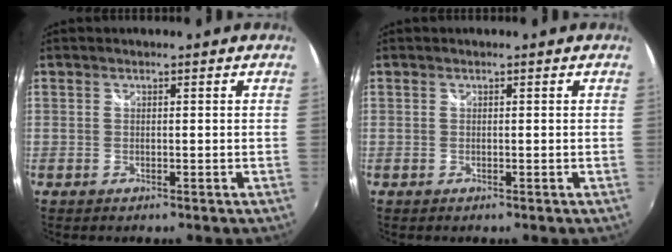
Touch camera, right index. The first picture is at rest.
{"total": 0.0}